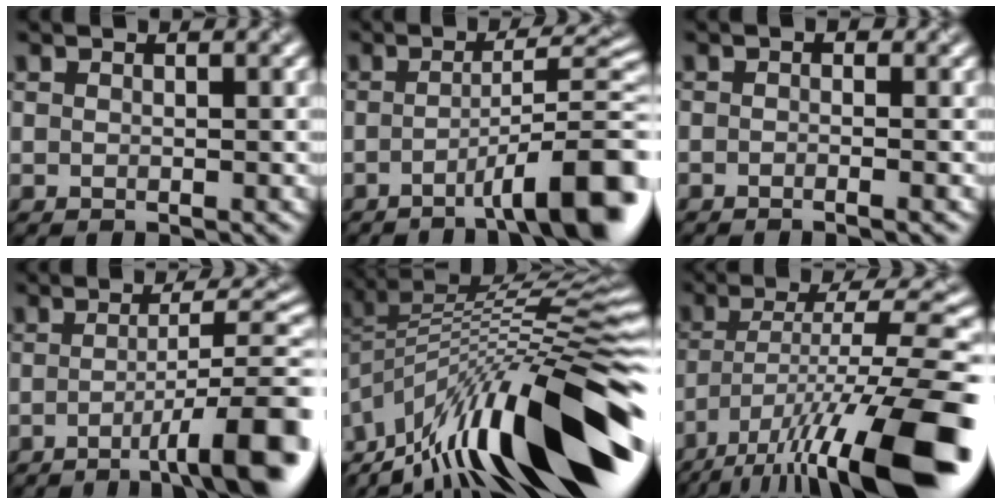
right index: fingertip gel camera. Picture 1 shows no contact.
{"total": 9.0, "force": [-4.4, 1.2, 7.8], "torque": [-0.094, 0.025, -0.065]}
{"total": 2.5, "force": [-0.3, 1.5, 2.0], "torque": [0.013, 0.010, -0.030]}
{"total": 9.9, "force": [-4.2, 1.7, 8.8], "torque": [-0.105, 0.016, -0.056]}
{"total": 14.5, "force": [-5.5, 5.0, 12.4], "torque": [-0.191, 0.033, -0.098]}
{"total": 15.5, "force": [-9.1, 3.6, 12.1], "torque": [-0.217, 0.009, -0.142]}